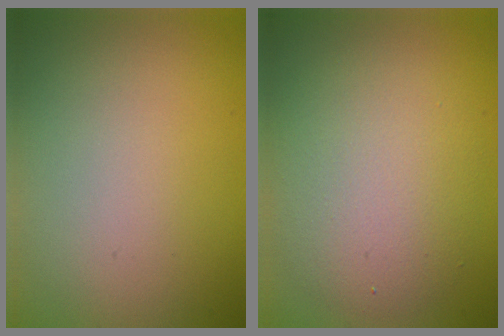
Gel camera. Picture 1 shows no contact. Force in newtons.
{"total": 5.4, "press": 5.4, "slide": 0.2}